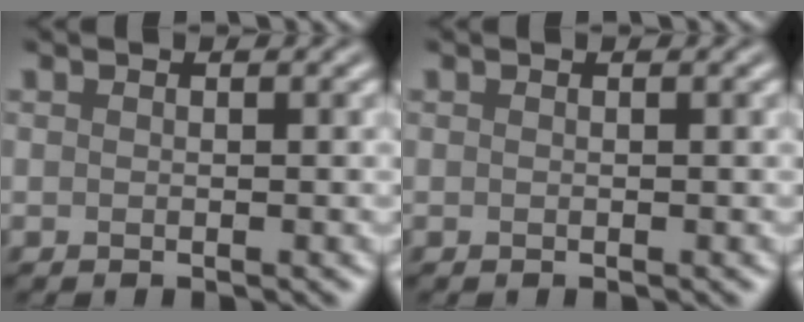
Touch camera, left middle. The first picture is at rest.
{"total": 0.0}